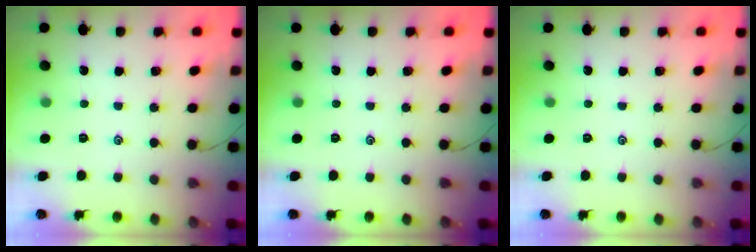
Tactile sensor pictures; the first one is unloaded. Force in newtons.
{"total": 0.0}
{"total": 0.0}